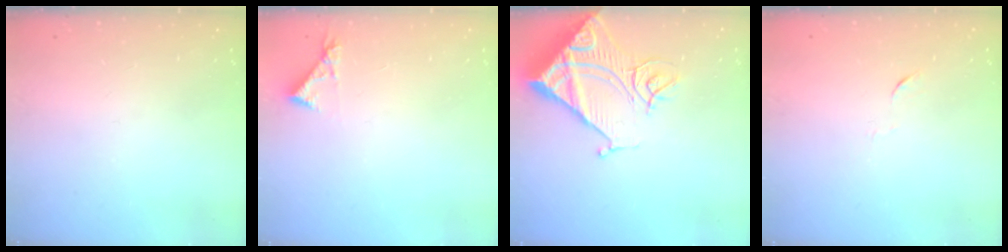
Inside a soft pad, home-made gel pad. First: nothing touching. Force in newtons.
{"total": 4.7, "press": 4.7, "slide": 0.4}
{"total": 16.6, "press": 16.5, "slide": 1.7}
{"total": 4.0, "press": 4.0, "slide": 0.6}